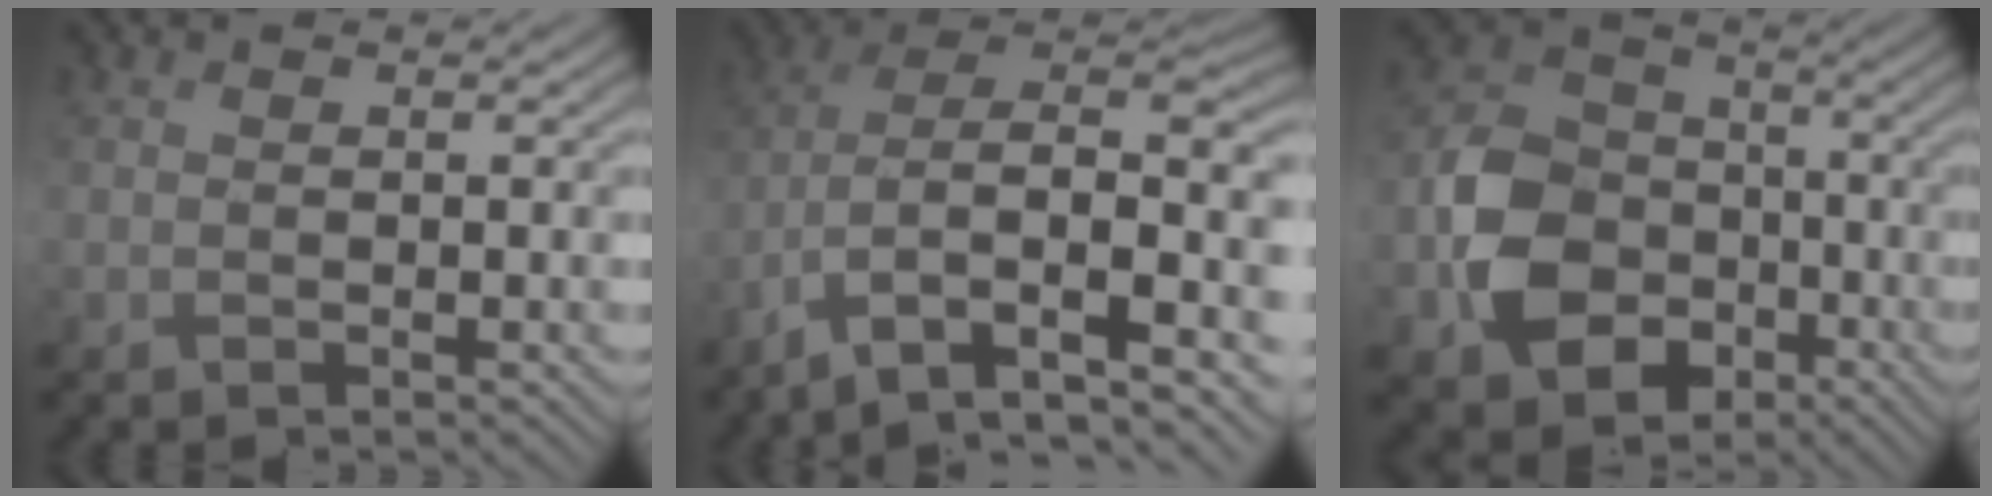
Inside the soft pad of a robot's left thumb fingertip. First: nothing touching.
{"total": 14.4, "force": [-5.2, 7.1, 11.4], "torque": [-0.220, -0.015, -0.095]}
{"total": 10.3, "force": [-3.4, 8.2, 5.2], "torque": [-0.124, -0.010, -0.077]}